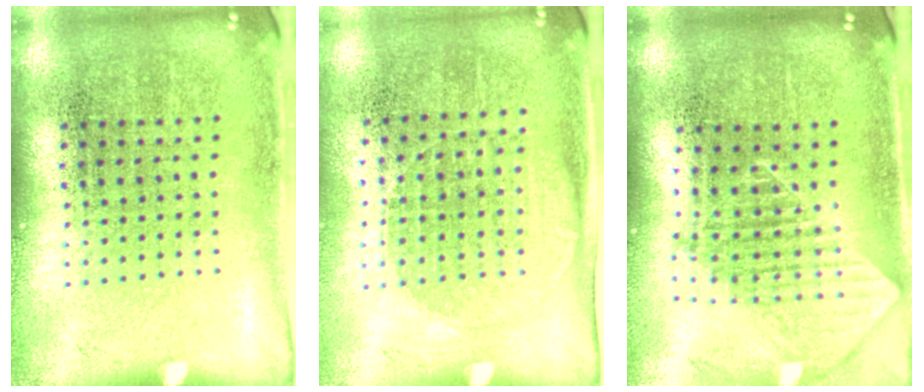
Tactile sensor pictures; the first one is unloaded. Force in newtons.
{"total": 1.2, "press": 1.1, "slide": 0.6}
{"total": 1.8, "press": 1.5, "slide": 1.1}